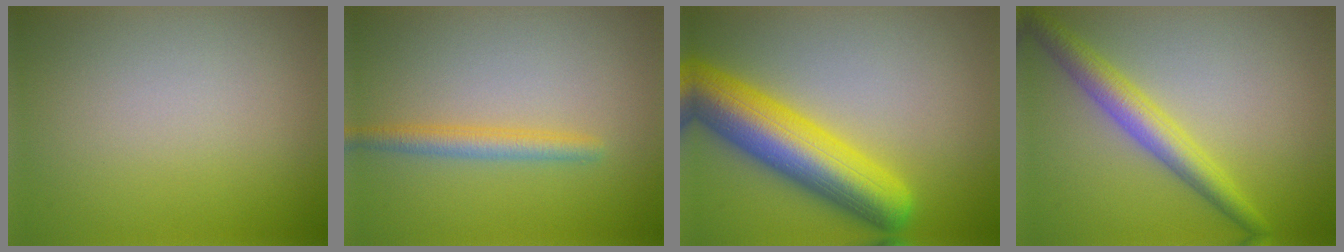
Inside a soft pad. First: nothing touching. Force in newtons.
{"total": 2.2, "press": 2.1, "slide": 0.1}
{"total": 9.2, "press": 9.2, "slide": 0.3}
{"total": 3.9, "press": 3.9, "slide": 0.0}